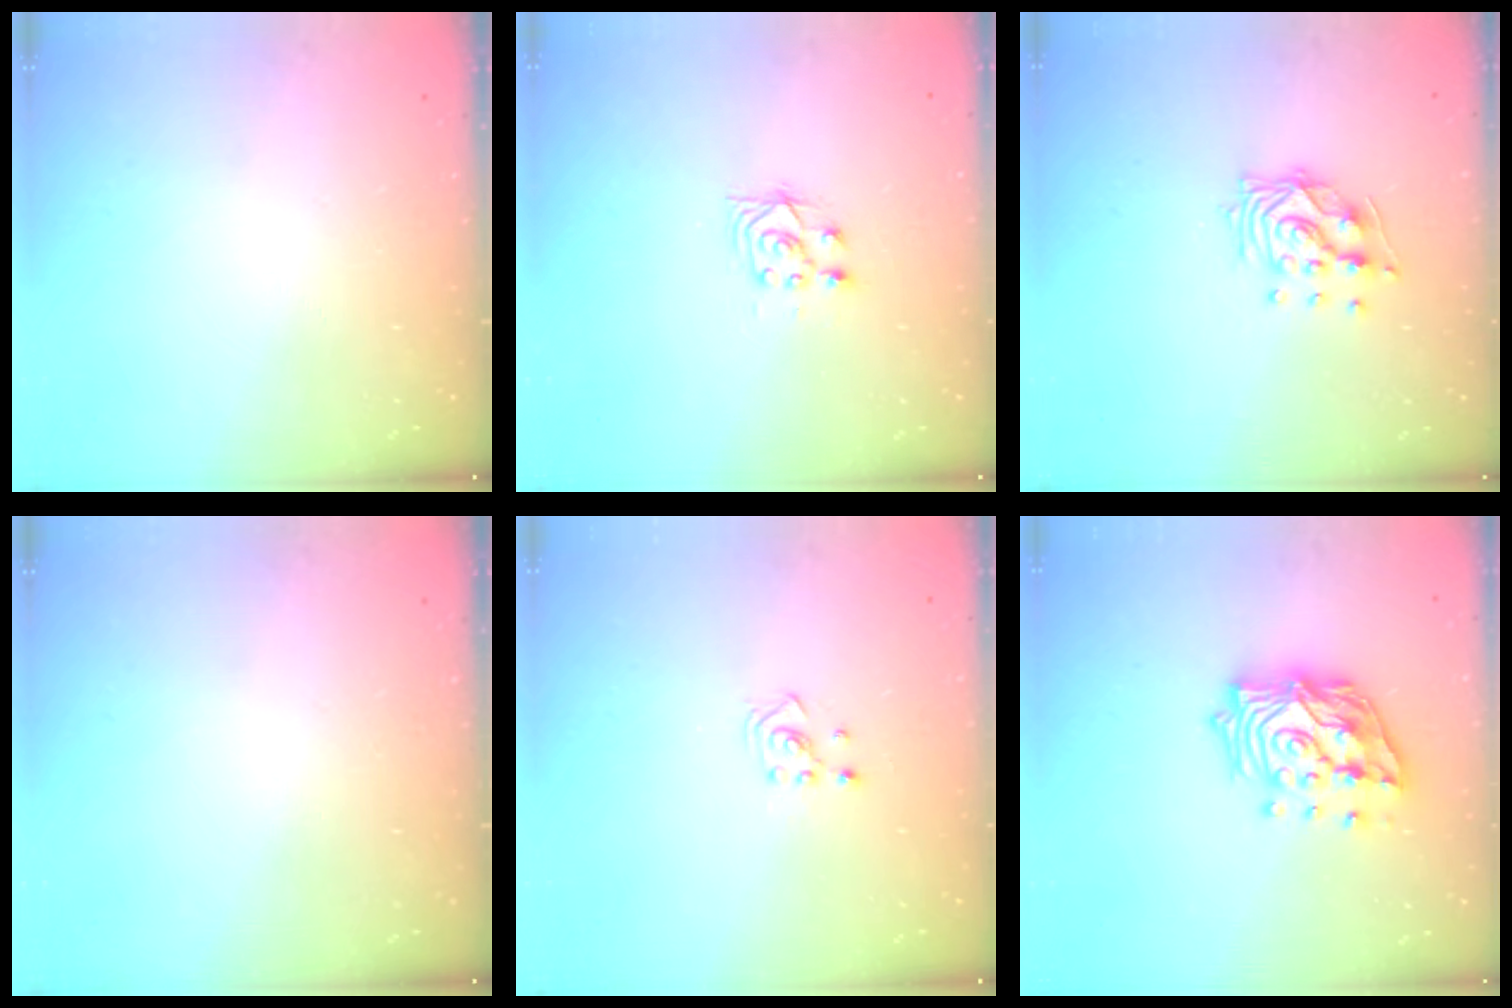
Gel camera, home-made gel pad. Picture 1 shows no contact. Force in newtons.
{"total": 4.4, "press": 4.2, "slide": 1.0}
{"total": 11.0, "press": 11.0, "slide": 0.9}
{"total": 0.0}
{"total": 2.1, "press": 2.1, "slide": 0.3}
{"total": 18.1, "press": 17.9, "slide": 2.6}